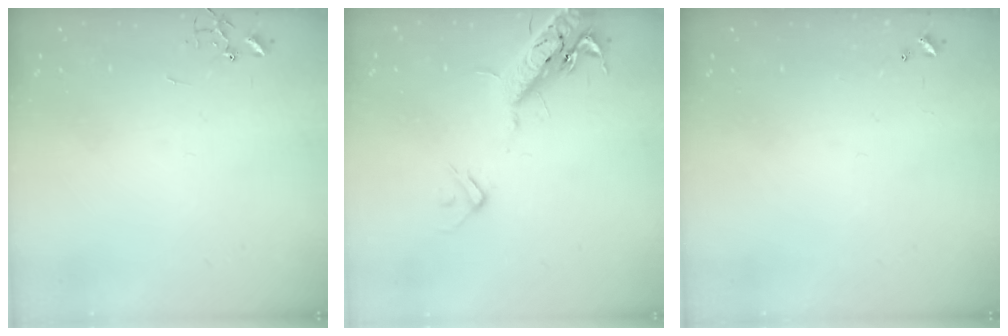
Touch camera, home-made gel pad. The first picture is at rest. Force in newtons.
{"total": 17.1, "press": 16.7, "slide": 3.7}
{"total": 0.0}